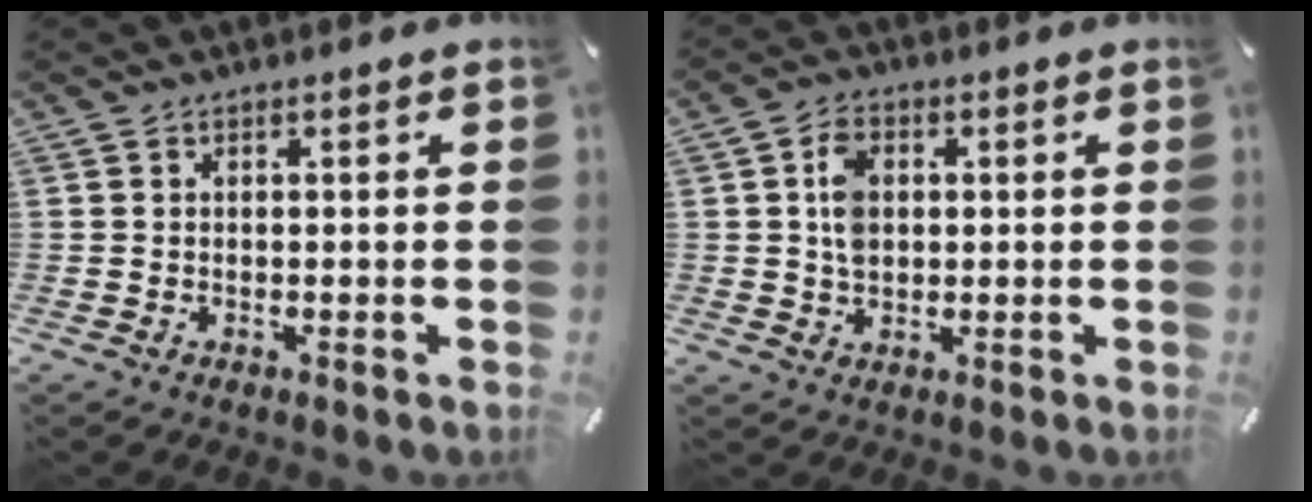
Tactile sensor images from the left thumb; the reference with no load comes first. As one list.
[{"total": 5.9, "force": [0.9, 4.3, 3.9], "torque": [-0.072, 0.002, 0.010]}]